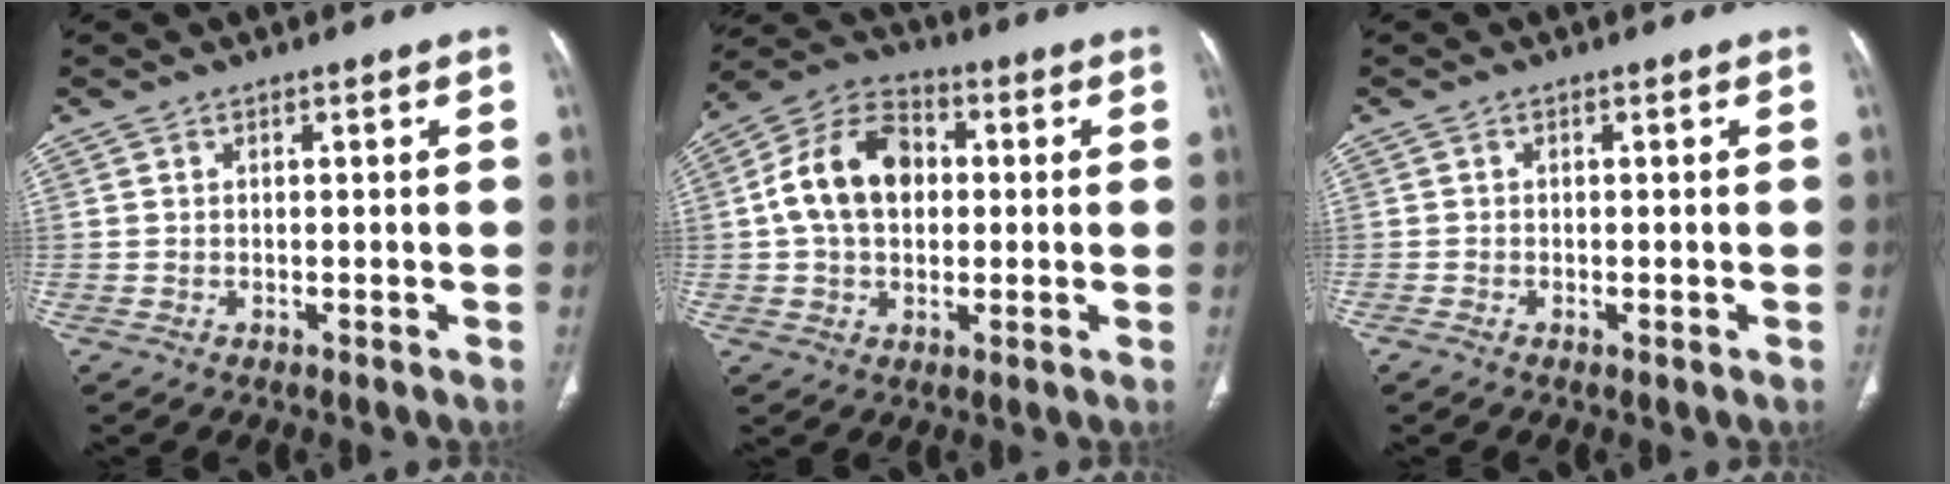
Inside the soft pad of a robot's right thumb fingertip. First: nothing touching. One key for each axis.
{"total": 13.8, "fx": 1.2, "fy": 9.8, "fz": 9.6, "tx": -0.155, "ty": 0.025, "tz": 0.012}
{"total": 0.8, "fx": -0.5, "fy": 0.4, "fz": 0.6, "tx": -0.015, "ty": -0.003, "tz": -0.011}